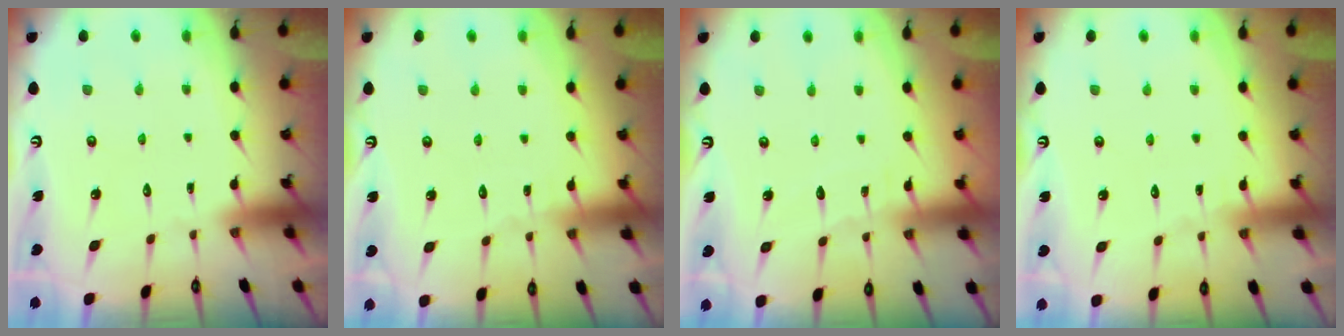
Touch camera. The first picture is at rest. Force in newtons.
{"total": 2.4, "press": 2.4, "slide": 0.3}
{"total": 3.6, "press": 3.6, "slide": 0.3}
{"total": 2.5, "press": 2.5, "slide": 0.2}